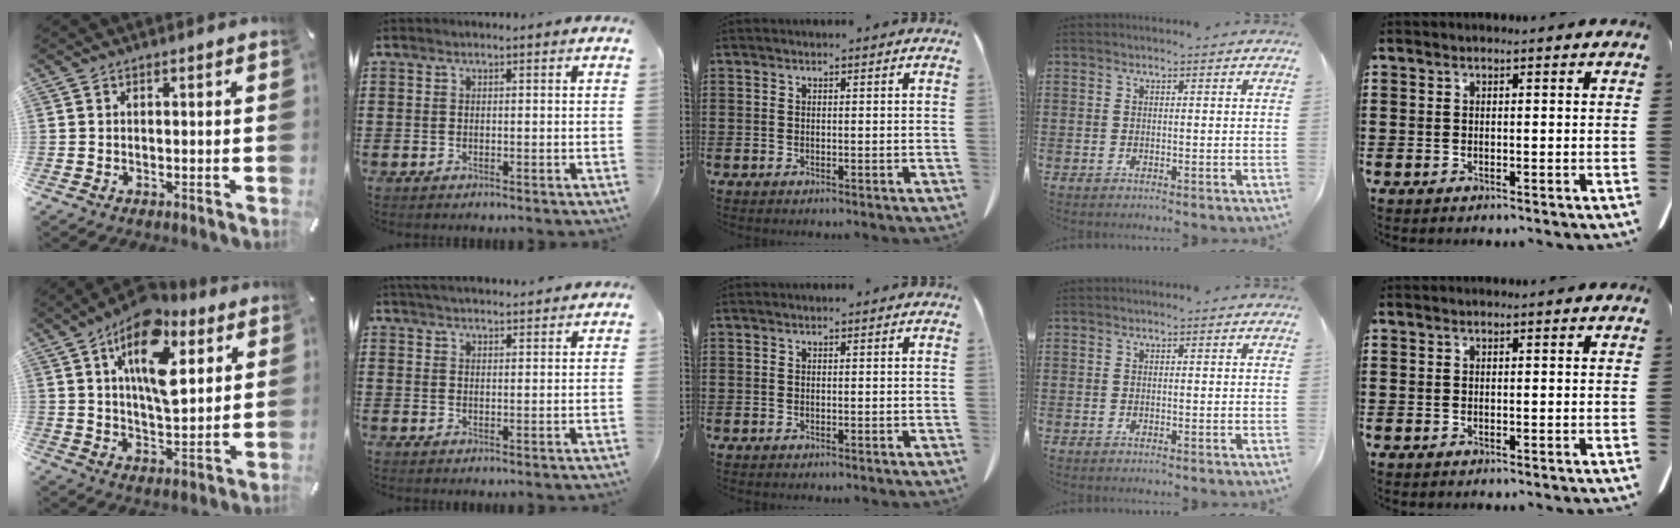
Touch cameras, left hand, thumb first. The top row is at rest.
{"thumb": {"total": 17.2, "force": [8.8, 8.6, 12.0], "torque": [-0.194, -0.028, 0.148]}, "index": {"total": 3.3, "force": [3.2, 0.0, 0.4], "torque": [-0.017, -0.009, 0.061]}}